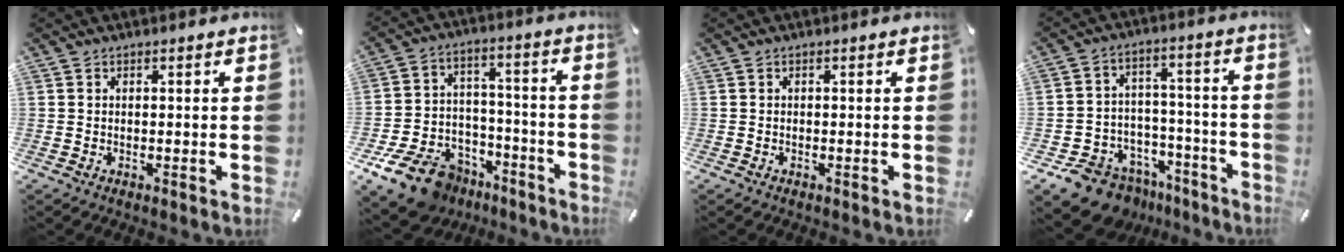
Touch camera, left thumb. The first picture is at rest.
{"total": 14.4, "force": [-9.6, 9.4, 5.4], "torque": [-0.090, 0.060, -0.160]}
{"total": 0.0}
{"total": 11.8, "force": [-8.8, 7.4, 2.8], "torque": [-0.042, 0.057, -0.149]}